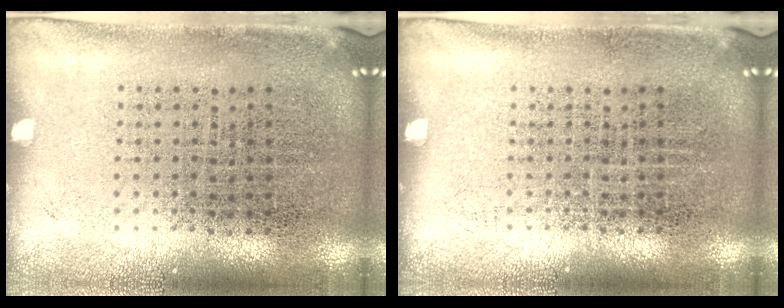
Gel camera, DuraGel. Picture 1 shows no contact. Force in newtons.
{"total": 0.0}